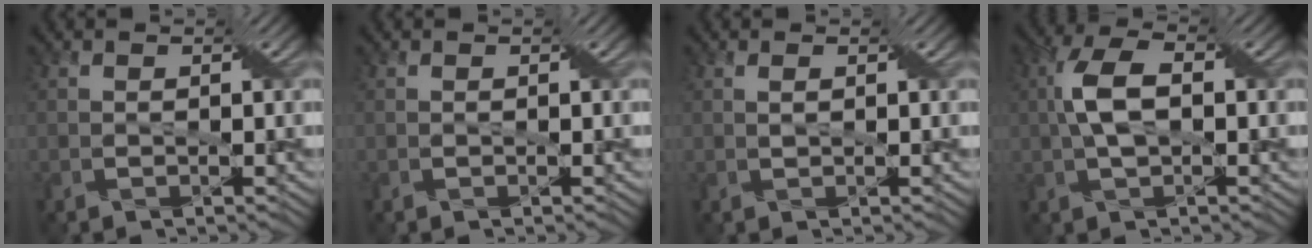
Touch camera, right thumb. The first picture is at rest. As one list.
[{"total": 0.0}, {"total": 0.9, "force": [0.5, -0.1, 0.7], "torque": [-0.014, 0.005, 0.008]}, {"total": 6.2, "force": [0.5, 2.9, 5.5], "torque": [-0.124, 0.014, 0.004]}]